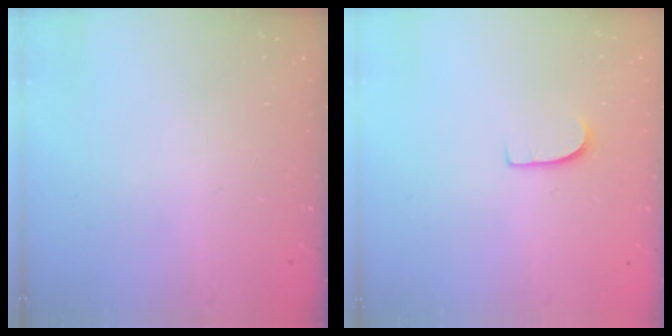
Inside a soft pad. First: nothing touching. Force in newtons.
{"total": 6.7, "press": 6.7, "slide": 0.3}